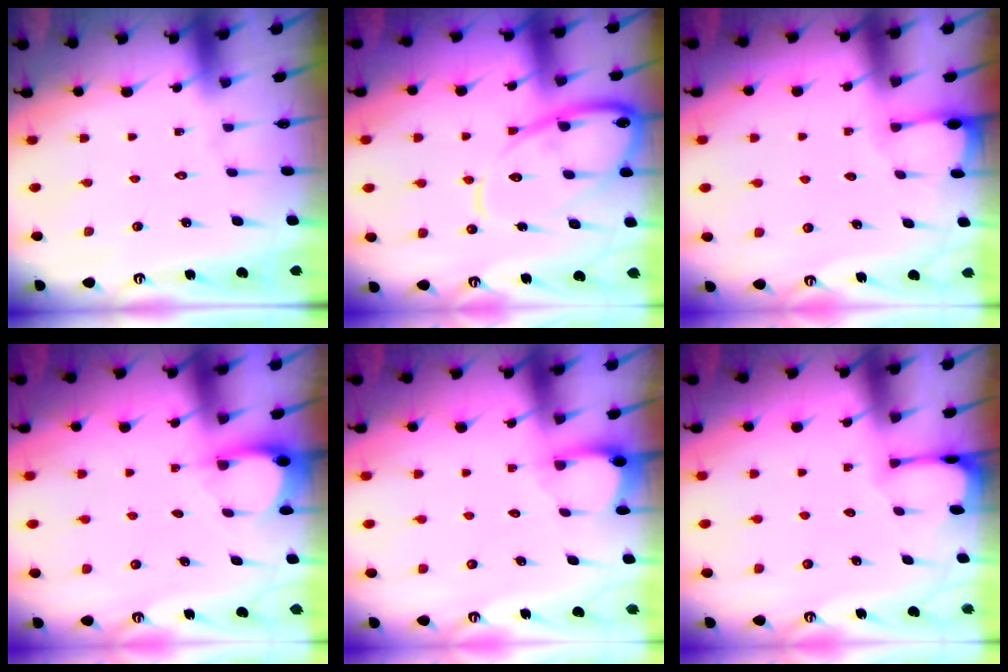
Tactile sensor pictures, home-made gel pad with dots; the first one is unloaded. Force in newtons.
{"total": 14.8, "press": 14.7, "slide": 1.5}
{"total": 2.0, "press": 2.0, "slide": 0.2}
{"total": 3.0, "press": 3.0, "slide": 0.3}
{"total": 2.4, "press": 2.4, "slide": 0.3}
{"total": 1.3, "press": 1.2, "slide": 0.2}